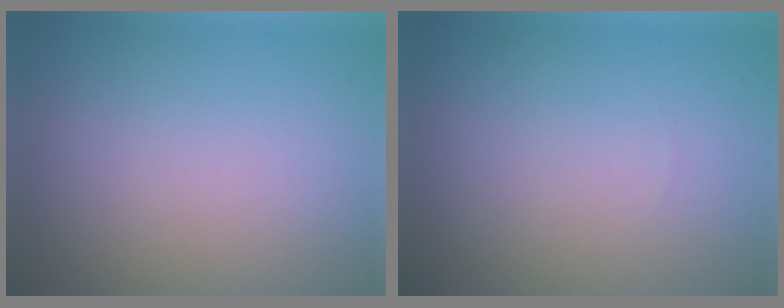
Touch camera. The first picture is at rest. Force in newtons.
{"total": 0.0}